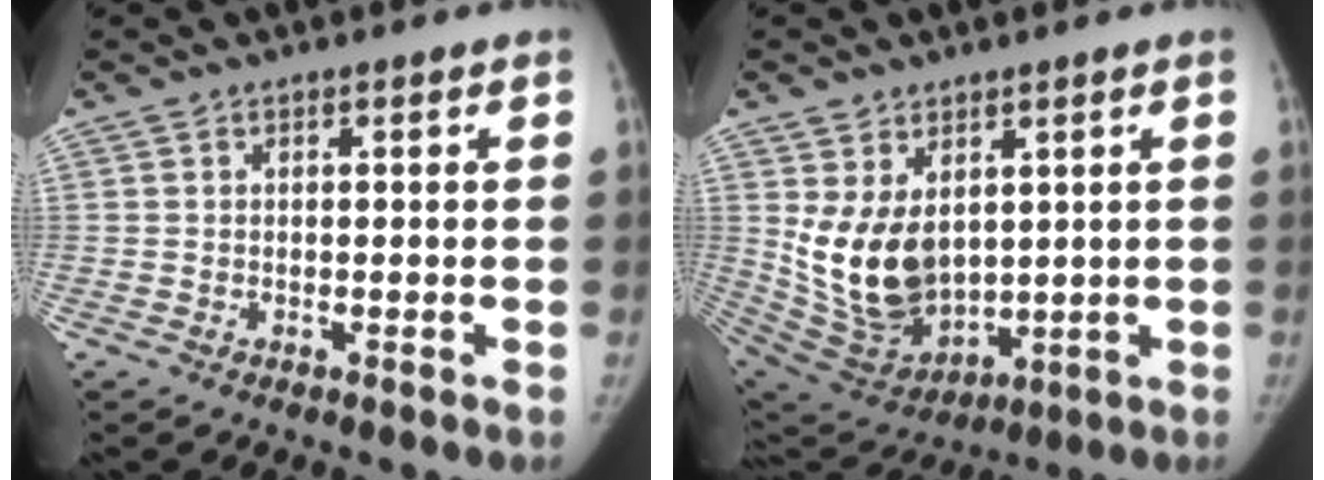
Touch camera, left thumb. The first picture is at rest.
{"total": 13.7, "force": [2.8, 9.3, 9.8], "torque": [-0.154, -0.025, 0.083]}